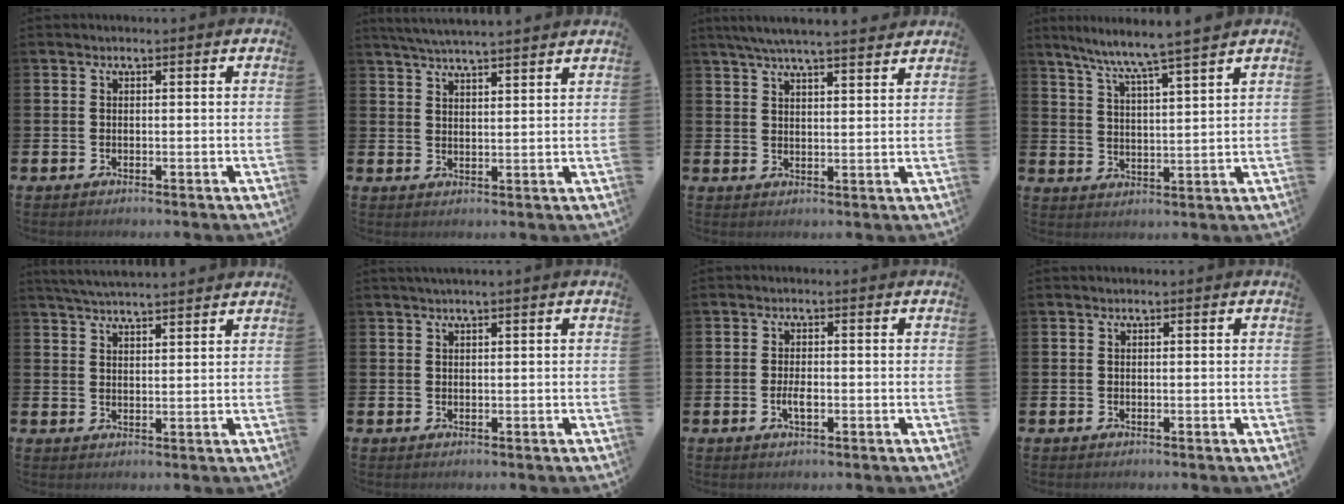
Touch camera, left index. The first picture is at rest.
{"total": 4.6, "force": [4.5, -0.4, 0.9], "torque": [-0.027, -0.019, 0.079]}
{"total": 5.6, "force": [5.3, 0.0, 1.8], "torque": [-0.055, -0.017, 0.097]}
{"total": 6.5, "force": [6.1, -1.0, 2.1], "torque": [-0.065, -0.039, 0.104]}
{"total": 4.1, "force": [4.0, -0.1, 0.5], "torque": [-0.025, -0.013, 0.075]}
{"total": 1.0, "force": [0.8, -0.2, 0.6], "torque": [-0.015, 0.003, 0.015]}
{"total": 2.2, "force": [-0.6, 0.9, 1.9], "torque": [-0.032, -0.001, -0.011]}
{"total": 0.0}